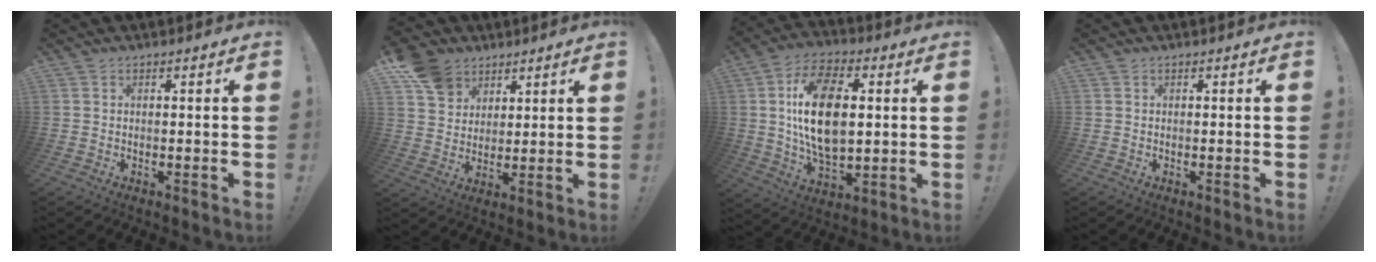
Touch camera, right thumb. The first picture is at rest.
{"total": 10.3, "force": [6.0, 7.8, 3.2], "torque": [-0.047, -0.035, 0.121]}
{"total": 19.1, "force": [2.4, 10.9, 15.5], "torque": [-0.287, 0.001, 0.036]}
{"total": 0.0}